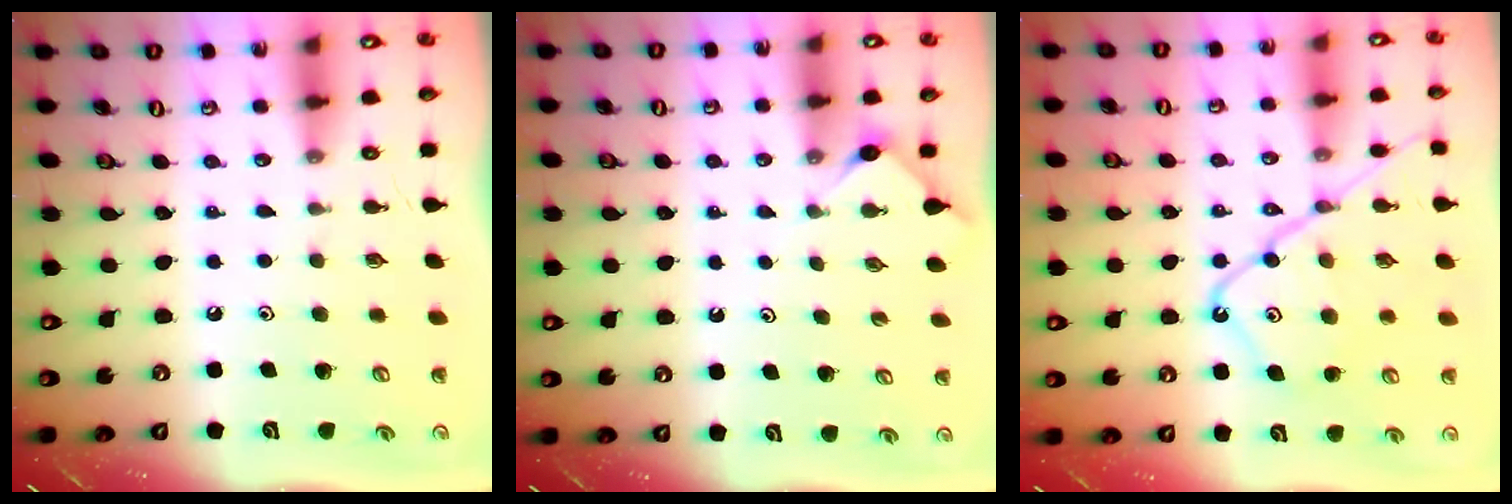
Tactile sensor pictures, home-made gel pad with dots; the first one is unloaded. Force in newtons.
{"total": 3.0, "press": 2.9, "slide": 0.4}
{"total": 15.5, "press": 15.4, "slide": 1.6}